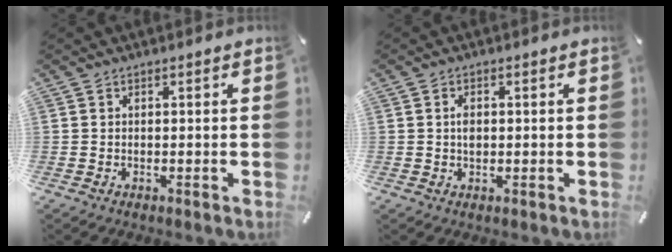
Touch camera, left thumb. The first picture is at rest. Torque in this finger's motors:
{"motor_torque": [0.30, 0.37, 0.17, -0.08, -0.01]}